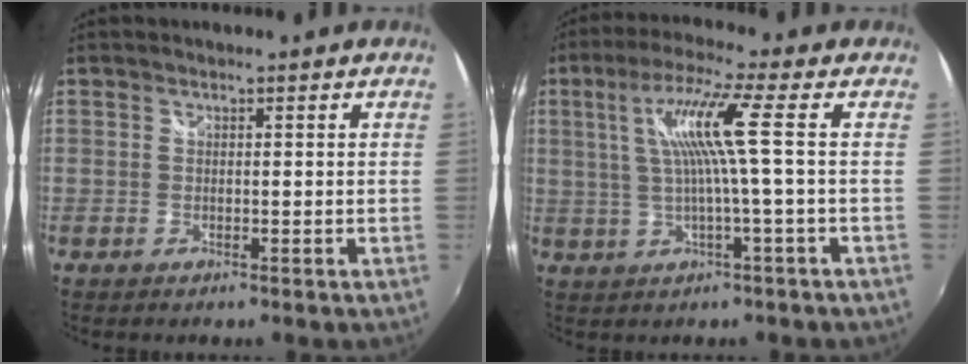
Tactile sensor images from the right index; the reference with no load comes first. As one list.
[{"total": 9.2, "force": [1.1, -1.0, 9.1], "torque": [-0.174, 0.005, 0.028]}]